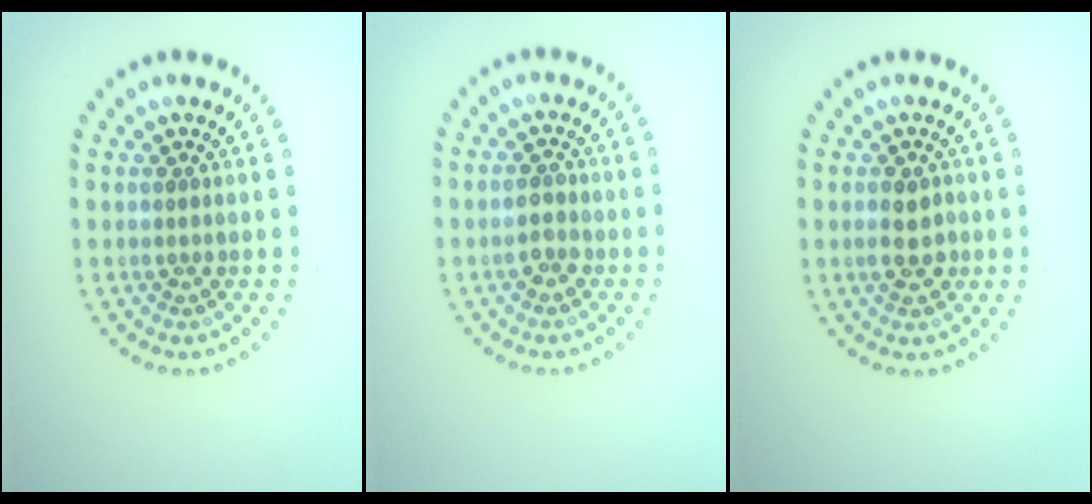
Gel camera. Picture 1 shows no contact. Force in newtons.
{"total": 1.8, "press": 1.8, "slide": 0.0}
{"total": 2.5, "press": 2.5, "slide": 0.4}